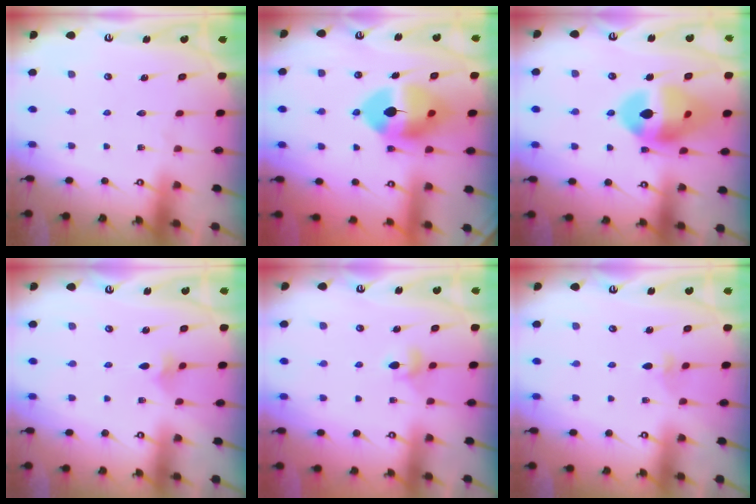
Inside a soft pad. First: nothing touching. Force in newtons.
{"total": 11.9, "press": 11.8, "slide": 1.8}
{"total": 15.6, "press": 14.5, "slide": 5.7}
{"total": 2.5, "press": 2.4, "slide": 0.6}
{"total": 5.1, "press": 5.1, "slide": 0.7}
{"total": 3.5, "press": 3.4, "slide": 0.9}